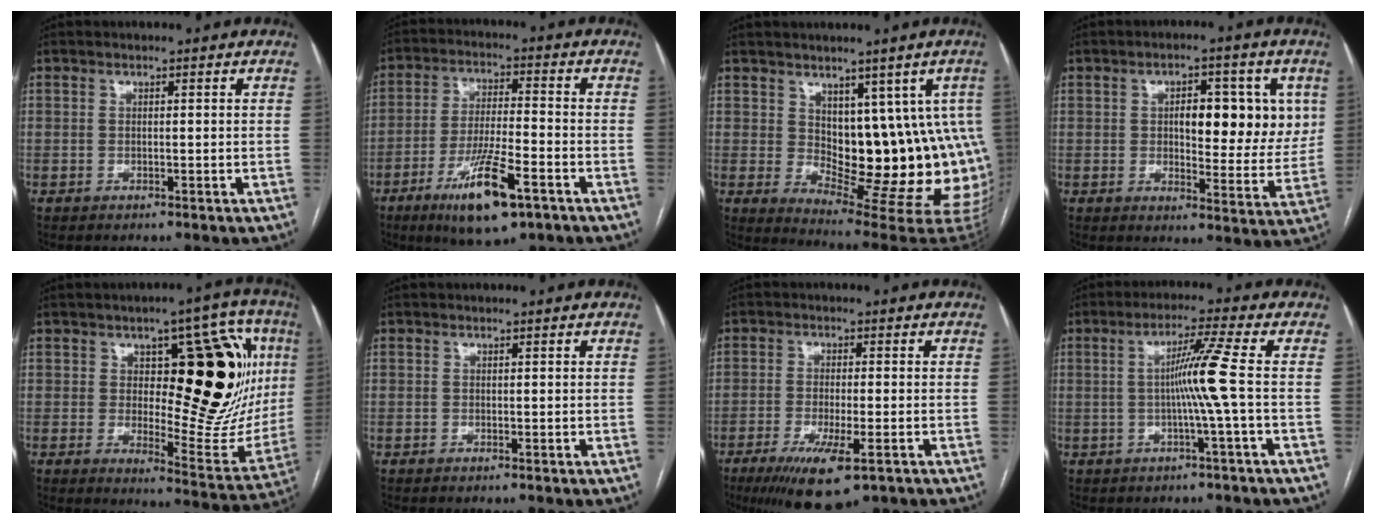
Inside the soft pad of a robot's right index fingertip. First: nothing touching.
{"total": 12.6, "force": [-6.7, 2.3, 10.4], "torque": [-0.194, -0.019, -0.112]}
{"total": 13.8, "force": [4.1, 7.6, 10.8], "torque": [-0.115, -0.009, 0.078]}
{"total": 11.3, "force": [2.7, 5.0, 9.8], "torque": [-0.120, 0.012, 0.042]}
{"total": 24.1, "force": [4.8, 9.4, 21.7], "torque": [-0.273, 0.021, 0.081]}
{"total": 0.0}
{"total": 9.8, "force": [-5.4, 1.9, 7.9], "torque": [-0.140, -0.025, -0.084]}
{"total": 6.6, "force": [-0.6, -2.0, 6.2], "torque": [-0.111, 0.005, -0.006]}